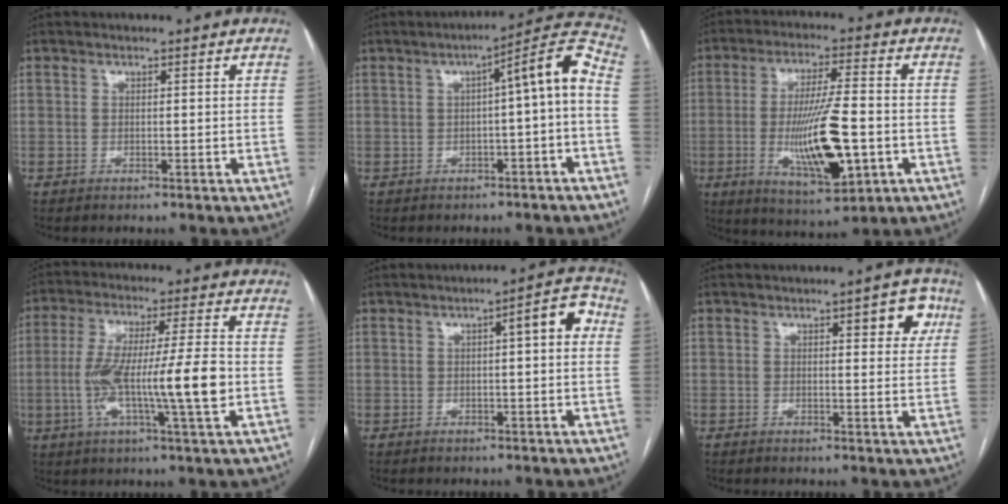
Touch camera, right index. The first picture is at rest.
{"total": 8.6, "force": [-0.8, 0.7, 8.6], "torque": [-0.111, 0.032, -0.015]}
{"total": 14.0, "force": [-2.9, 2.7, 13.5], "torque": [-0.249, -0.011, -0.041]}
{"total": 14.6, "force": [-2.0, 0.9, 14.5], "torque": [-0.267, 0.005, -0.037]}
{"total": 5.5, "force": [1.0, 1.0, 5.3], "torque": [-0.068, 0.022, 0.008]}
{"total": 5.3, "force": [2.4, 1.6, 4.5], "torque": [-0.049, 0.005, 0.025]}